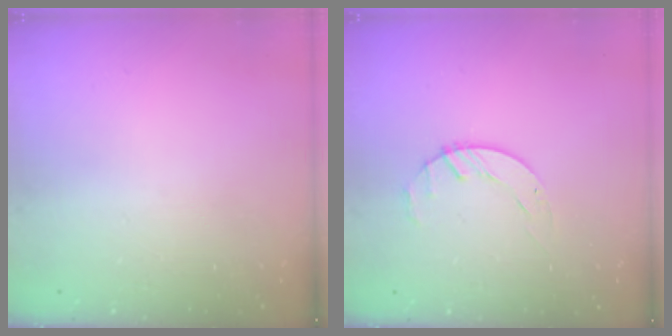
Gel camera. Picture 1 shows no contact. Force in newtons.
{"total": 1.7, "press": 1.7, "slide": 0.3}